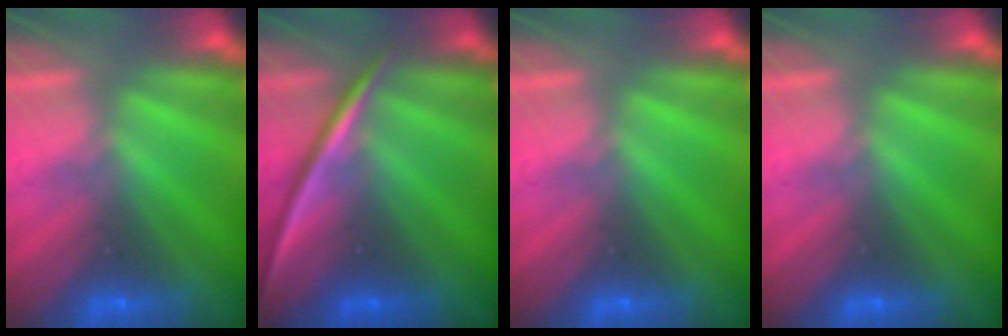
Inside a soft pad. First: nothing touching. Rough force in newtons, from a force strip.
{"total": 2.2}
{"total": 0.0}
{"total": 0.0}